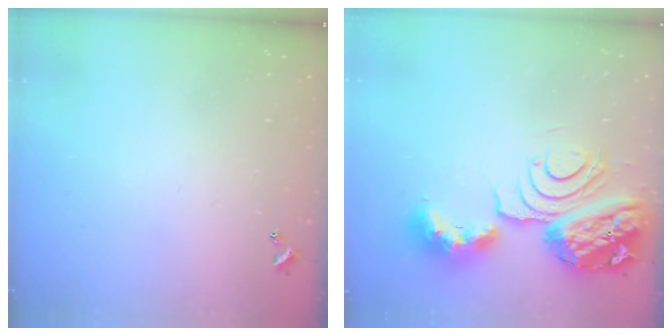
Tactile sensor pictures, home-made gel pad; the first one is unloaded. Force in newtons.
{"total": 15.4, "press": 15.3, "slide": 1.7}